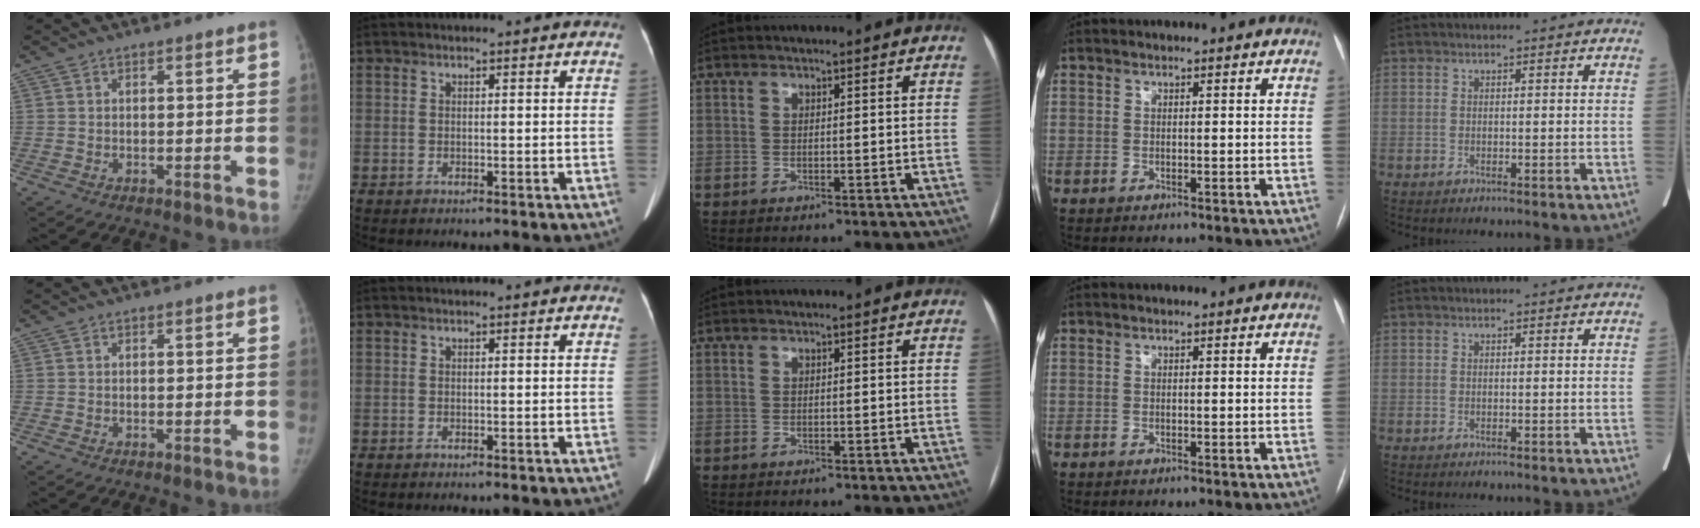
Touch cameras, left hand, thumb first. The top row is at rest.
{}